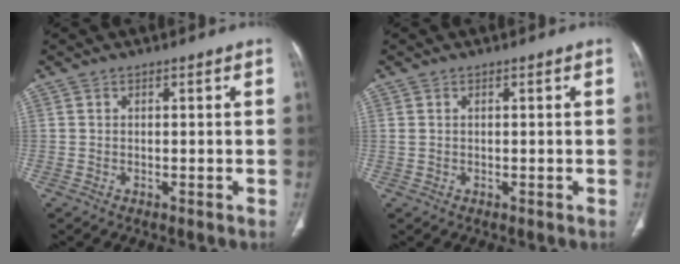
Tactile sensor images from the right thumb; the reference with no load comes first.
{"total": 0.9, "force": [0.3, 0.5, 0.6], "torque": [-0.019, 0.011, 0.012]}